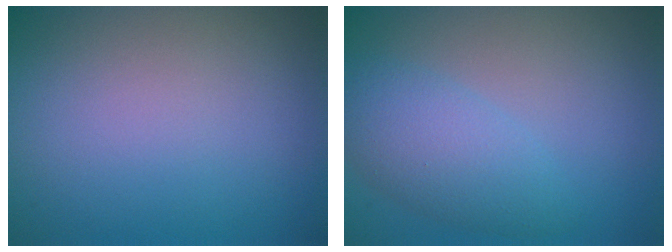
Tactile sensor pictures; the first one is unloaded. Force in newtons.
{"total": 3.8, "press": 3.8, "slide": 0.2}